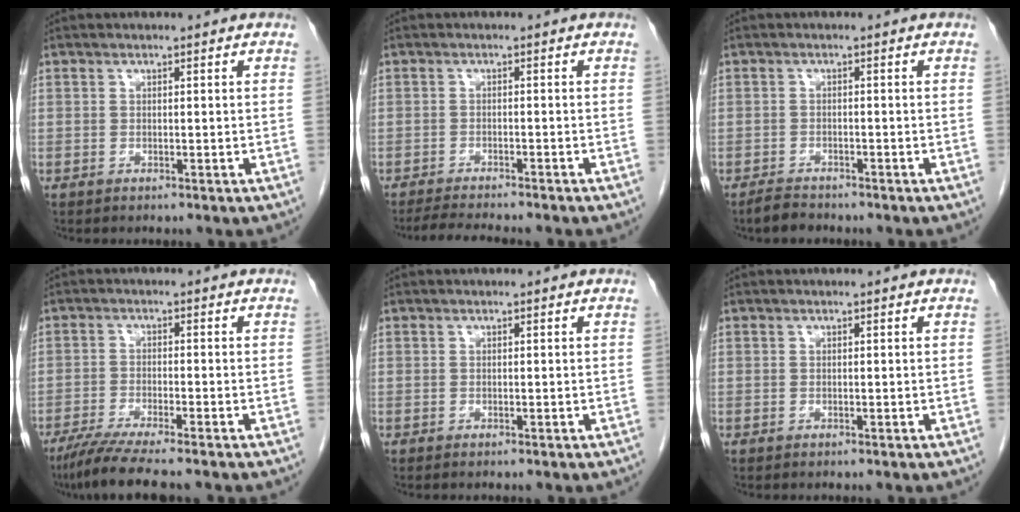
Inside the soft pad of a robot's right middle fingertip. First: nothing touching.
{"total": 7.3, "force": [-6.5, 0.4, 3.2], "torque": [-0.046, -0.013, -0.097]}
{"total": 2.5, "force": [-2.3, 0.8, 0.7], "torque": [-0.020, -0.004, -0.039]}
{"total": 7.7, "force": [-6.3, -0.2, 4.4], "torque": [-0.068, -0.022, -0.104]}
{"total": 0.0}
{"total": 0.0}